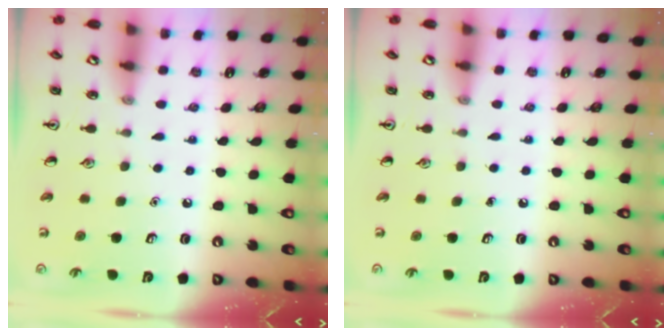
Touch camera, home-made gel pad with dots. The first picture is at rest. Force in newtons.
{"total": 0.0}